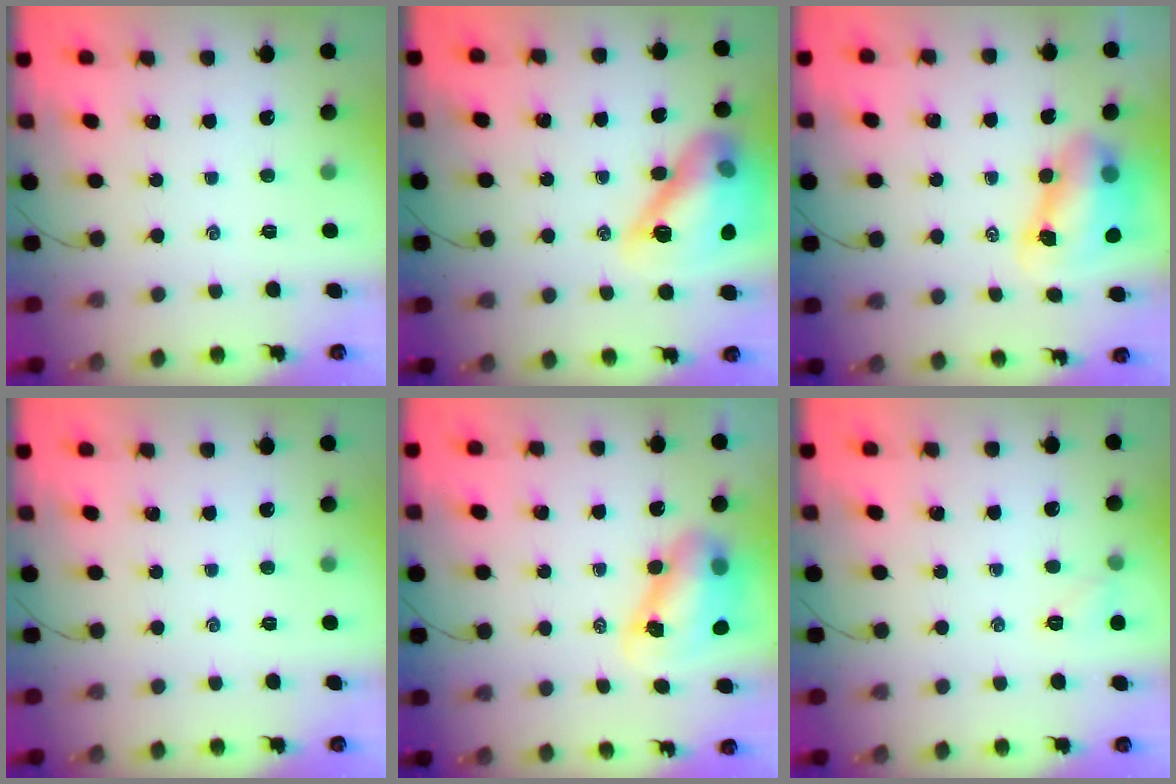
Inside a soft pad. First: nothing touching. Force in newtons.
{"total": 17.7, "press": 17.4, "slide": 3.2}
{"total": 8.7, "press": 8.6, "slide": 1.7}
{"total": 0.0}
{"total": 8.9, "press": 8.6, "slide": 2.0}
{"total": 5.5, "press": 5.3, "slide": 1.5}